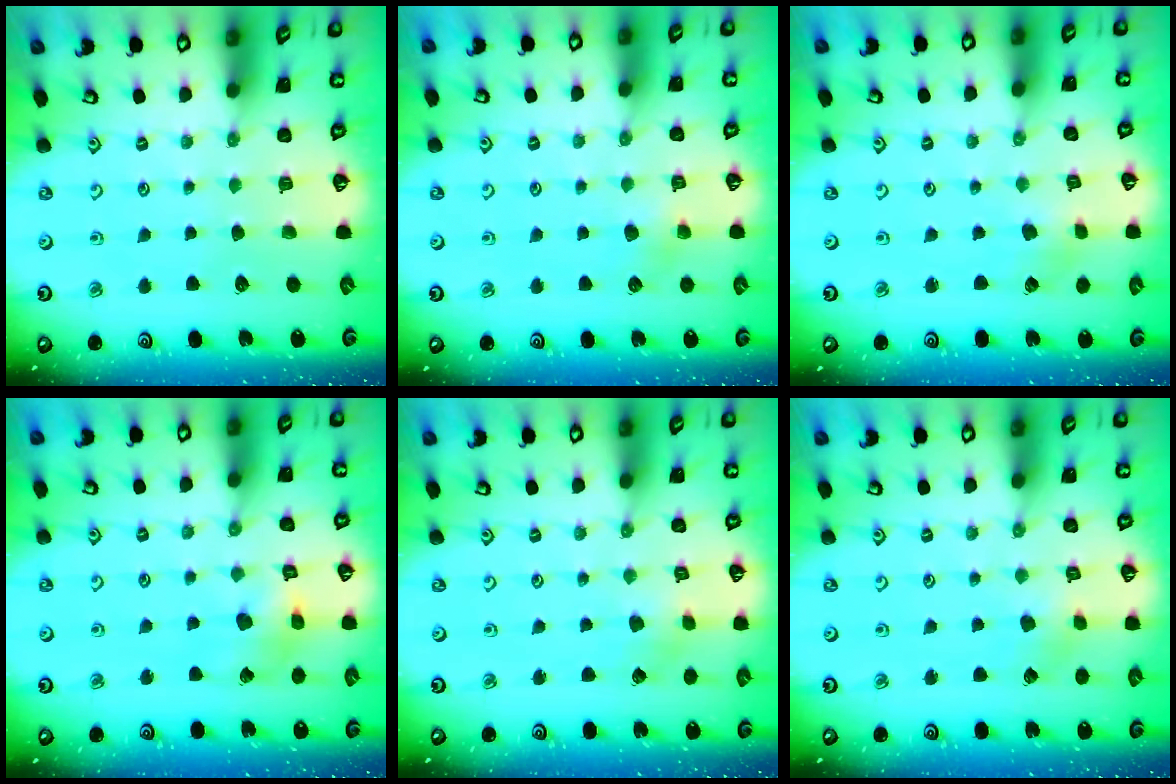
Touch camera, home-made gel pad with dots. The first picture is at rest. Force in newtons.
{"total": 3.8, "press": 3.7, "slide": 0.7}
{"total": 2.0, "press": 2.0, "slide": 0.4}
{"total": 8.0, "press": 8.0, "slide": 0.9}
{"total": 1.7, "press": 1.7, "slide": 0.1}
{"total": 2.2, "press": 2.2, "slide": 0.2}